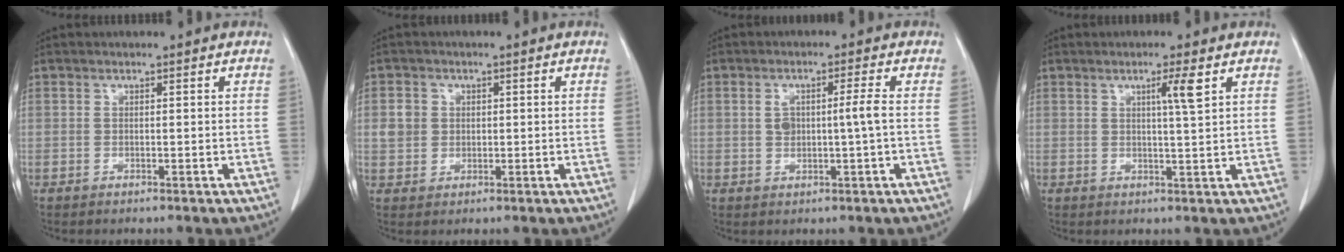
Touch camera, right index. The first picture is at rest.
{"total": 3.5, "force": [0.7, 3.3, 1.1], "torque": [-0.017, 0.010, 0.016]}
{"total": 4.0, "force": [0.2, 0.2, 4.0], "torque": [-0.076, 0.006, 0.008]}
{"total": 3.5, "force": [1.5, -0.5, 3.1], "torque": [-0.054, -0.004, 0.026]}